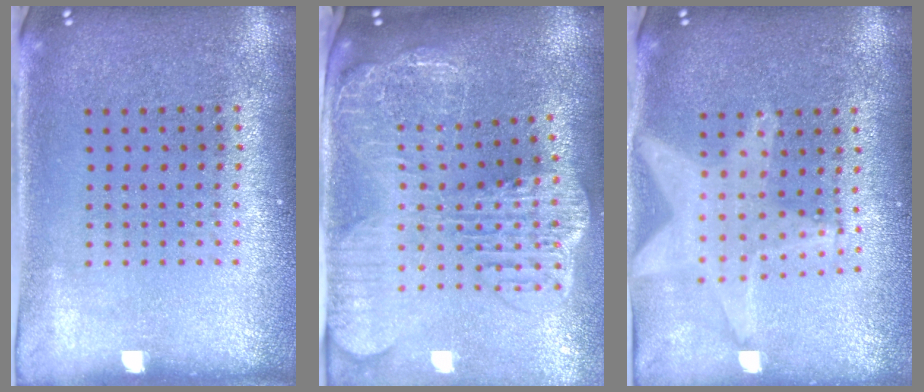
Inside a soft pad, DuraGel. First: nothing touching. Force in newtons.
{"total": 3.8, "press": 3.0, "slide": 2.3}
{"total": 2.1, "press": 1.7, "slide": 1.2}